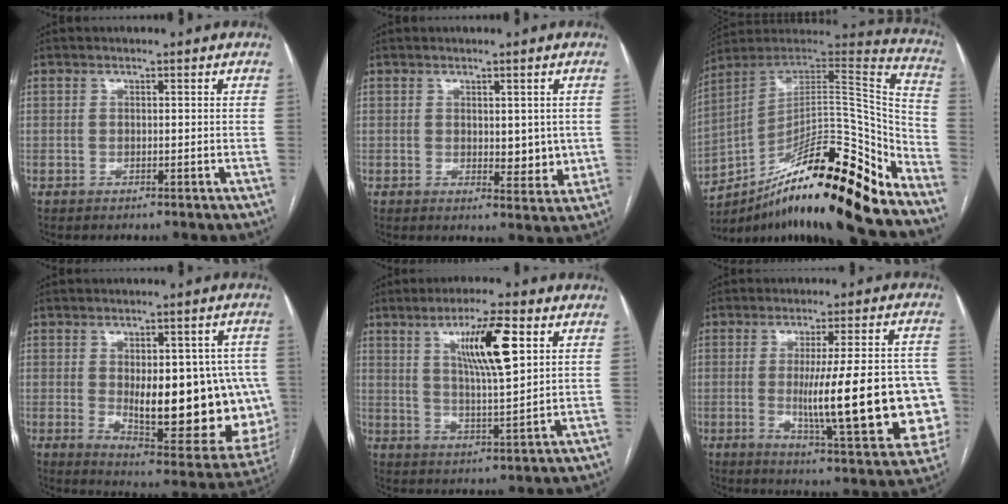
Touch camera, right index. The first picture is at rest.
{"total": 4.5, "force": [0.2, 2.3, 3.9], "torque": [-0.045, -0.011, 0.008]}
{"total": 26.6, "force": [-18.6, 3.2, 18.8], "torque": [-0.236, 0.021, -0.309]}
{"total": 21.0, "force": [-1.4, 8.0, 19.4], "torque": [-0.200, 0.010, 0.012]}
{"total": 10.5, "force": [4.1, 1.2, 9.6], "torque": [-0.165, 0.003, 0.071]}
{"total": 21.3, "force": [-2.7, 2.9, 20.9], "torque": [-0.225, 0.008, -0.021]}